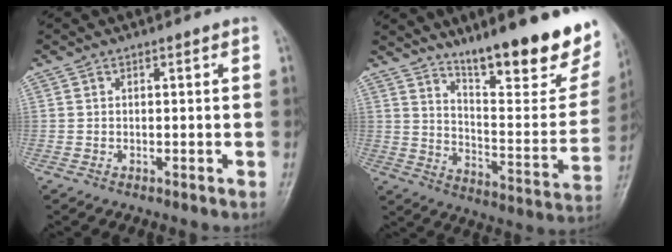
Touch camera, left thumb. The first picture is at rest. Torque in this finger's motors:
{"motor_torque": [1.71, 1.63, 1.48, -1.29, 0.08]}